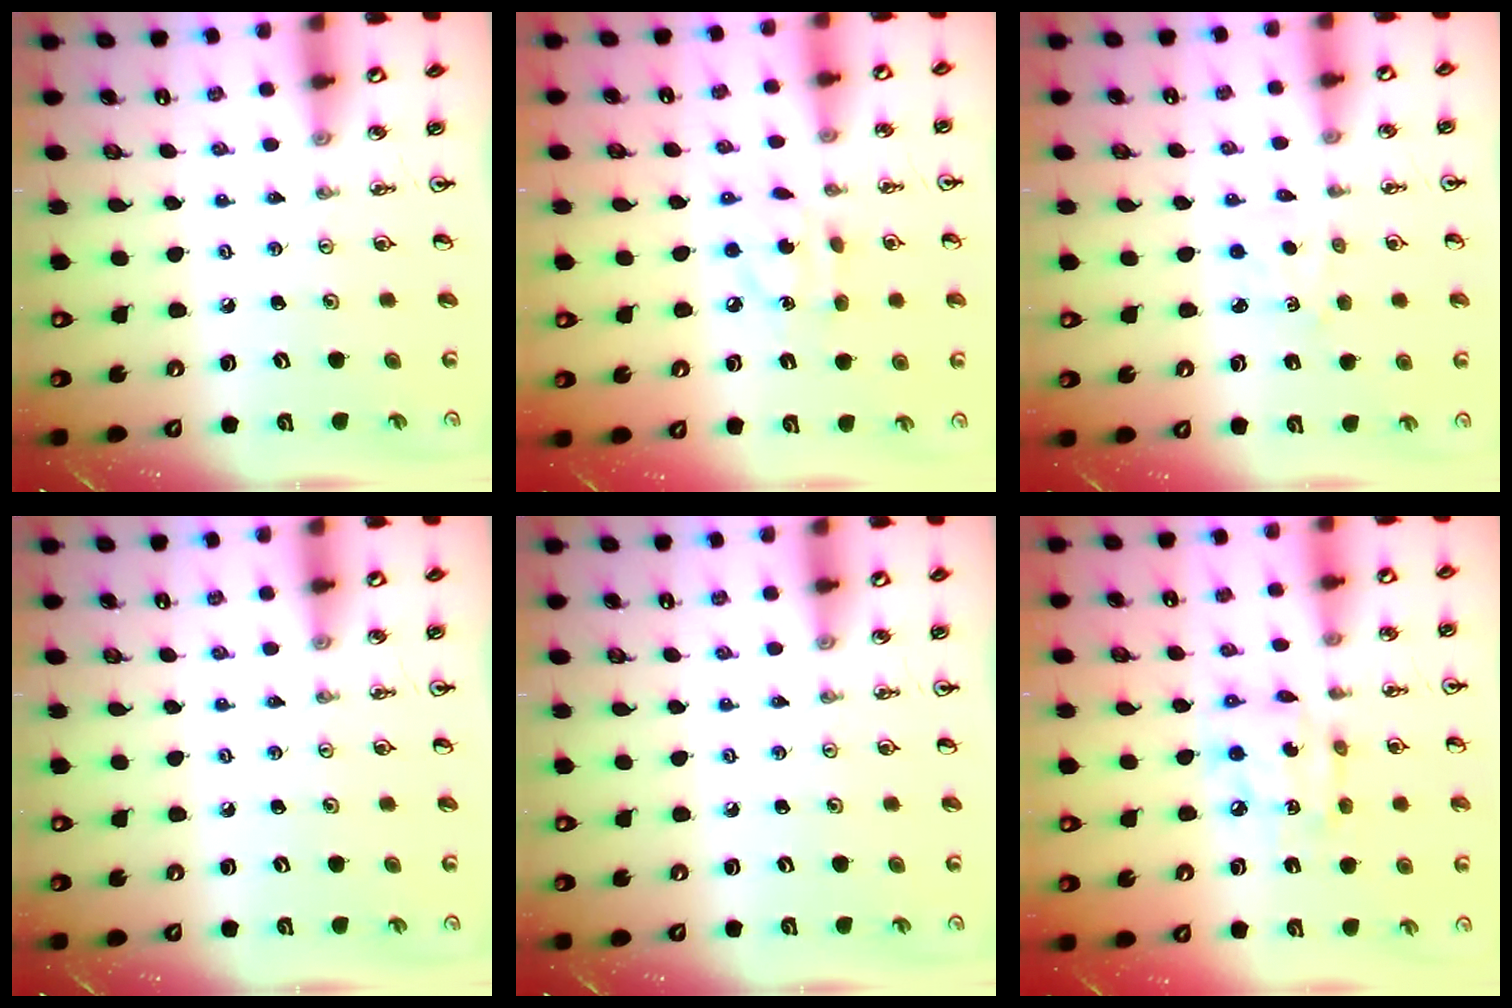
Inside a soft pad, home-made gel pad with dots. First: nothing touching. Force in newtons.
{"total": 6.1, "press": 6.1, "slide": 0.2}
{"total": 2.2, "press": 2.2, "slide": 0.4}
{"total": 0.0}
{"total": 0.0}
{"total": 9.0, "press": 9.0, "slide": 0.6}